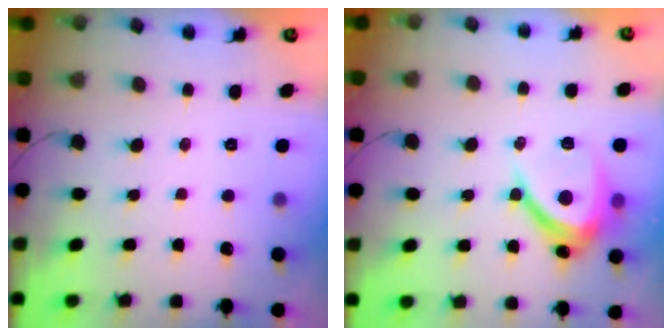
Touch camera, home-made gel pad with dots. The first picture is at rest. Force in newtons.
{"total": 10.5, "press": 10.5, "slide": 0.7}